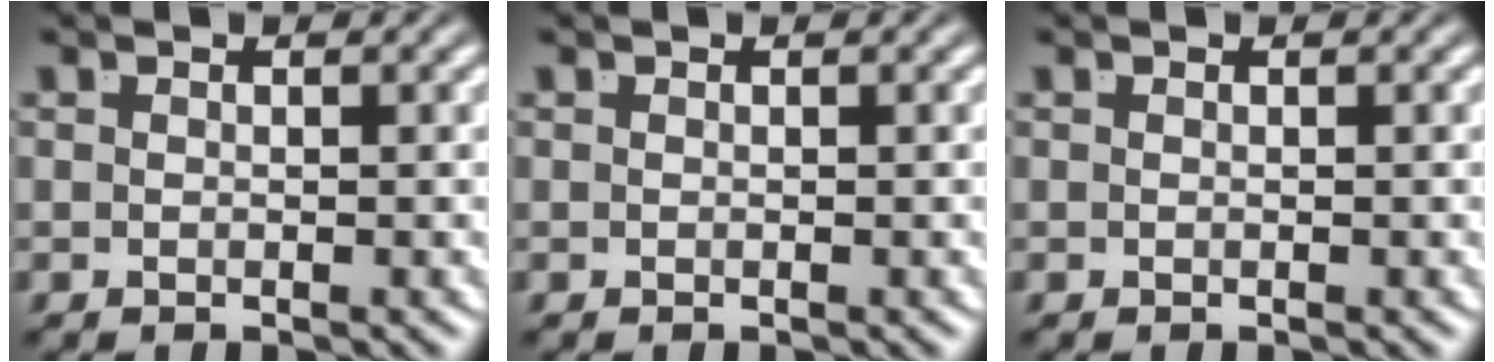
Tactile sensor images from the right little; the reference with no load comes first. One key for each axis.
{"total": 0.0}
{"total": 0.0}